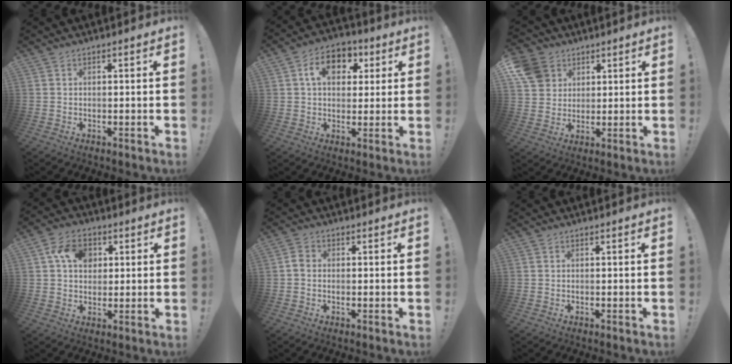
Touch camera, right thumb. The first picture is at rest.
{"total": 11.4, "force": [3.5, 8.0, 7.3], "torque": [-0.105, 0.007, 0.064]}
{"total": 10.0, "force": [4.3, 8.5, 3.2], "torque": [-0.061, -0.021, 0.088]}
{"total": 10.4, "force": [3.2, 8.1, 5.7], "torque": [-0.091, 0.008, 0.062]}
{"total": 2.5, "force": [-0.4, 2.0, 1.5], "torque": [-0.034, 0.012, -0.004]}
{"total": 0.0}